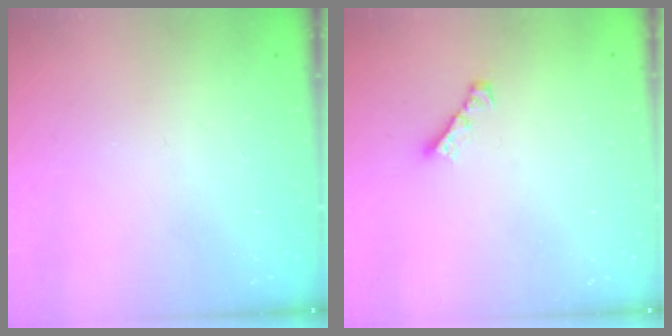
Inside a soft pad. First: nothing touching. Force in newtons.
{"total": 3.0, "press": 3.0, "slide": 0.3}